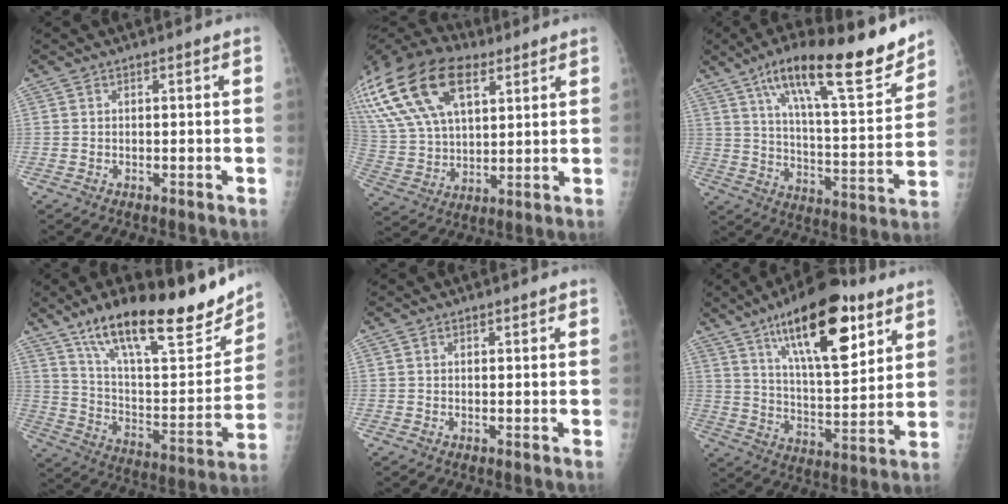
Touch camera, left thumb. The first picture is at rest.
{"total": 30.1, "force": [14.5, 16.9, 20.2], "torque": [-0.445, 0.034, 0.271]}
{"total": 22.5, "force": [15.3, 5.4, 15.6], "torque": [-0.216, -0.064, 0.247]}
{"total": 26.9, "force": [18.9, 8.5, 17.2], "torque": [-0.230, -0.065, 0.305]}
{"total": 1.1, "force": [0.5, 0.7, 0.6], "torque": [-0.004, 0.000, 0.006]}
{"total": 21.5, "force": [11.5, 8.0, 16.3], "torque": [-0.222, -0.048, 0.190]}